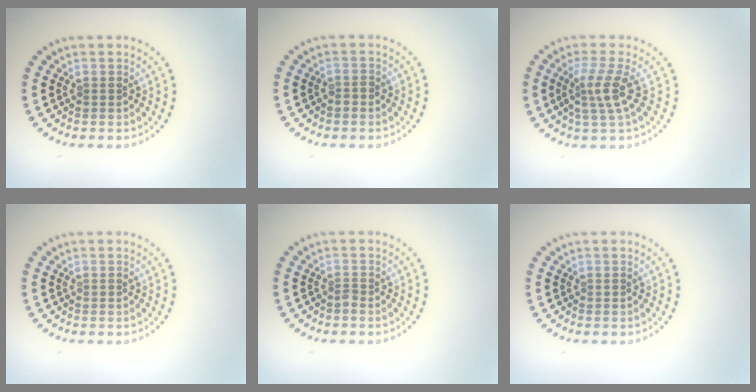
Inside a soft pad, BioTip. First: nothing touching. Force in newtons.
{"total": 0.9, "press": 0.8, "slide": 0.3}
{"total": 2.9, "press": 2.2, "slide": 1.9}
{"total": 0.0}
{"total": 0.5, "press": 0.4, "slide": 0.4}
{"total": 0.0}